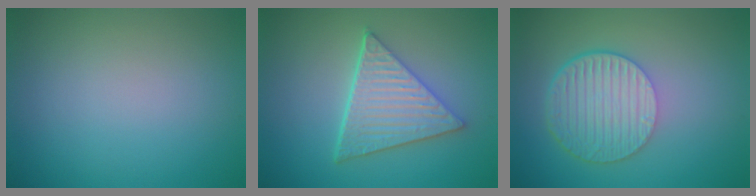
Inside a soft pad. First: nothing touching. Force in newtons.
{"total": 5.9, "press": 4.4, "slide": 3.8}
{"total": 6.5, "press": 4.5, "slide": 4.7}